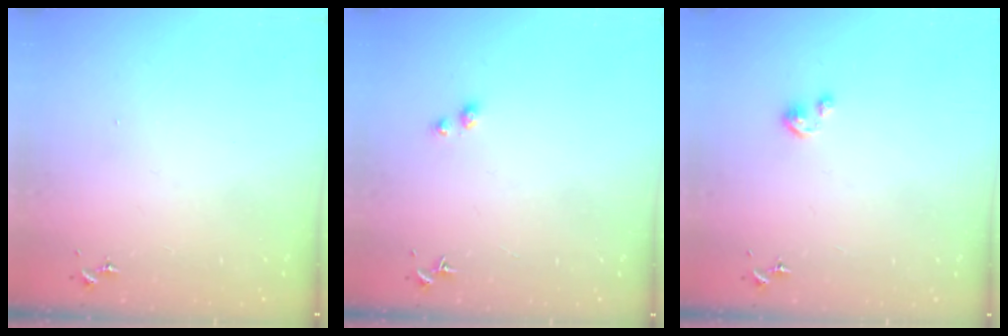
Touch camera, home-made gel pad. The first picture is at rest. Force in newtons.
{"total": 2.8, "press": 2.8, "slide": 0.2}
{"total": 2.4, "press": 2.4, "slide": 0.2}